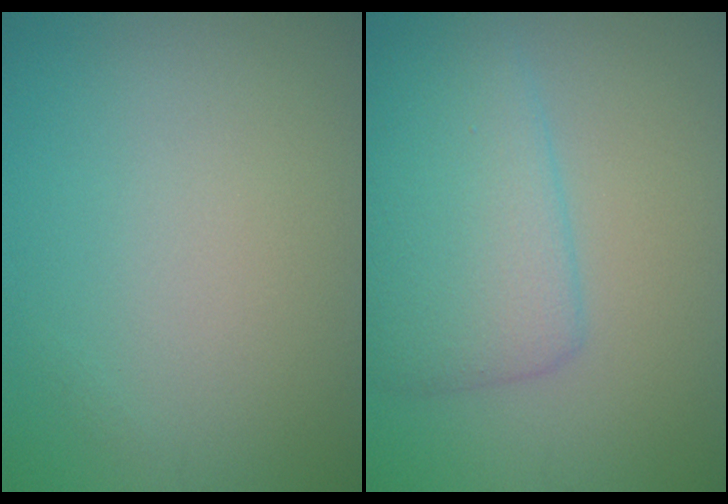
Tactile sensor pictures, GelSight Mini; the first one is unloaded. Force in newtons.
{"total": 5.4, "press": 5.4, "slide": 0.2}